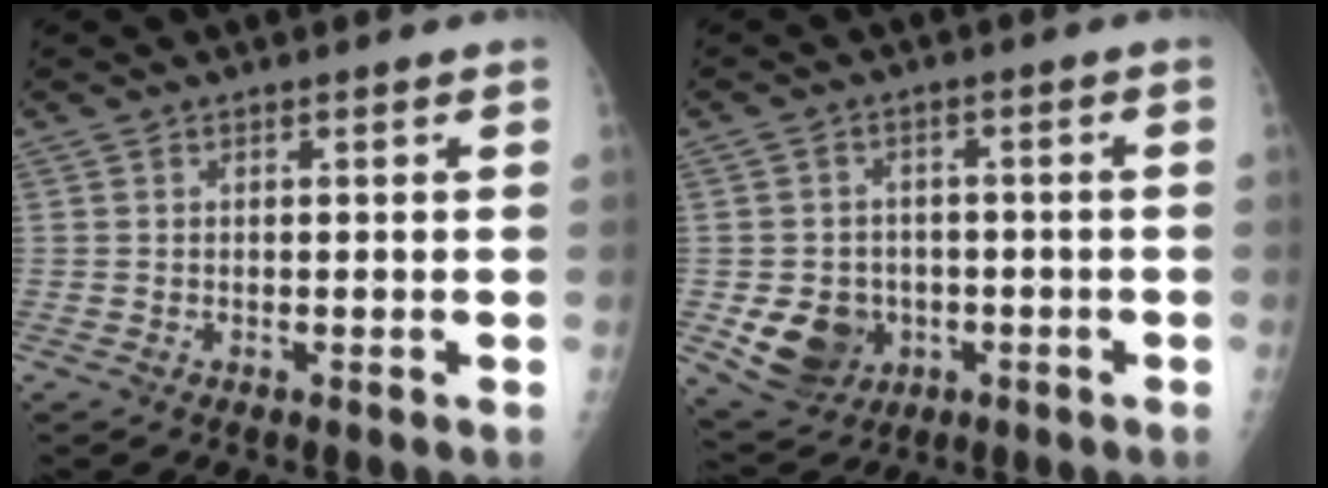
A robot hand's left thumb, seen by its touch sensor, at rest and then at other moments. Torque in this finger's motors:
{"motor_torque": [0.51, 1.13, 0.45, 0.02, 0.06]}